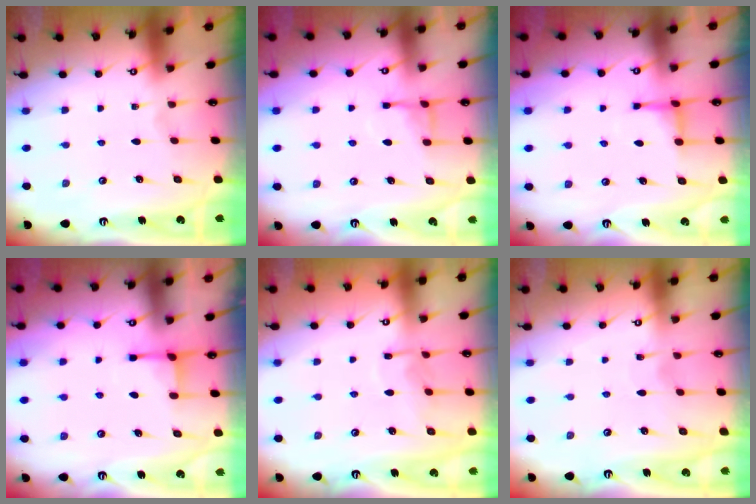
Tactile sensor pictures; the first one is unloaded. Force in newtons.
{"total": 7.7, "press": 7.7, "slide": 0.4}
{"total": 3.9, "press": 3.8, "slide": 0.8}
{"total": 2.4, "press": 2.4, "slide": 0.3}
{"total": 6.3, "press": 6.3, "slide": 0.5}
{"total": 4.8, "press": 4.7, "slide": 0.5}